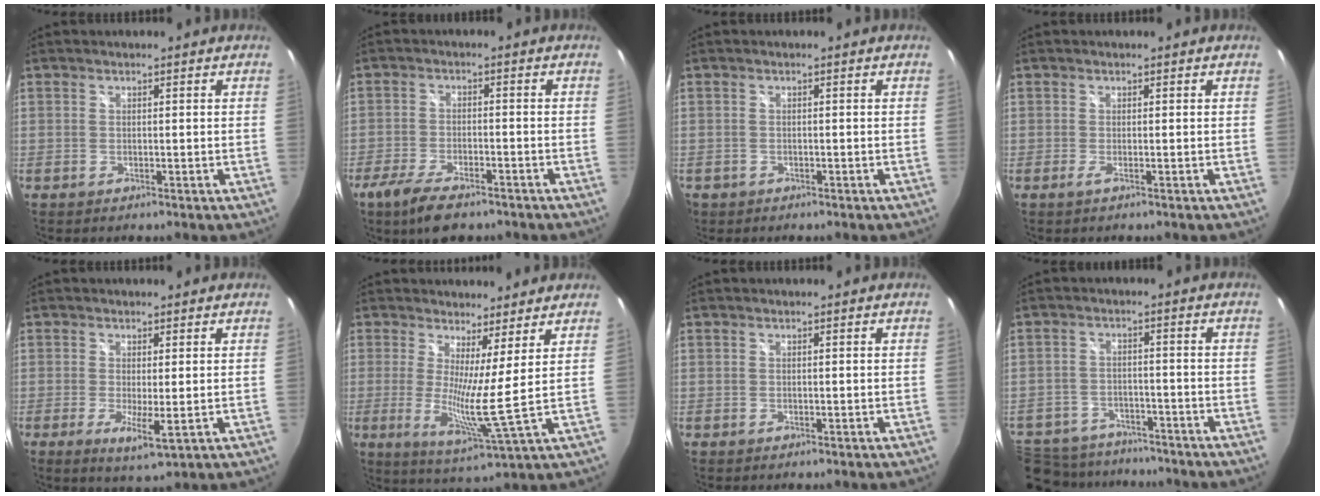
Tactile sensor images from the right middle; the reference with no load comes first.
{"total": 9.1, "force": [-6.7, 2.9, 5.4], "torque": [-0.130, -0.024, -0.119]}
{"total": 2.0, "force": [-1.0, 1.7, 0.6], "torque": [-0.016, -0.004, -0.014]}
{"total": 0.6, "force": [-0.3, -0.2, 0.6], "torque": [-0.012, -0.003, -0.006]}
{"total": 4.5, "force": [-0.7, 0.7, 4.4], "torque": [-0.081, -0.017, -0.010]}
{"total": 7.9, "force": [2.4, -1.4, 7.4], "torque": [-0.122, -0.026, 0.030]}
{"total": 0.0}
{"total": 16.6, "force": [-12.9, 8.6, 5.9], "torque": [-0.165, 0.007, -0.195]}